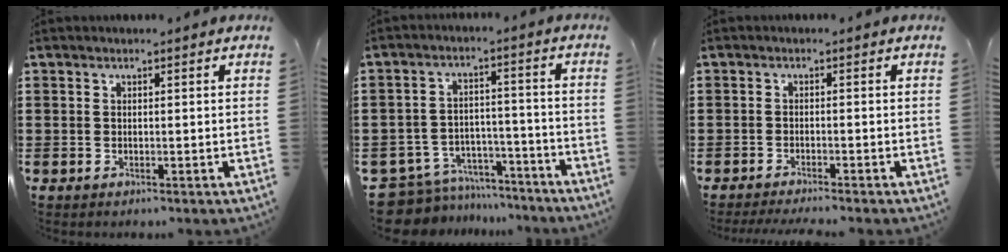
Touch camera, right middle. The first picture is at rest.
{"total": 7.7, "force": [-7.4, 2.2, 1.0], "torque": [-0.037, 0.018, -0.151]}
{"total": 1.6, "force": [-1.5, -0.1, 0.6], "torque": [-0.009, -0.001, -0.028]}